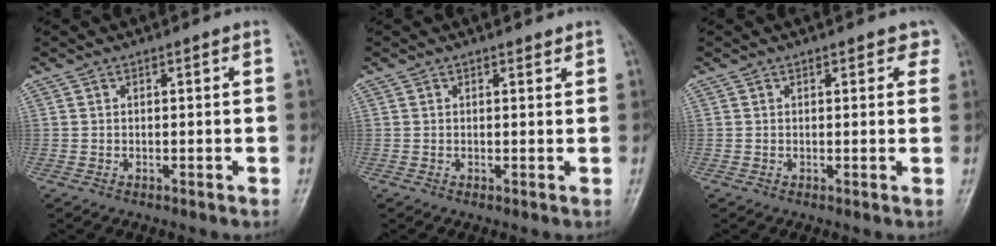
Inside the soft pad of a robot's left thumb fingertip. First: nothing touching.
{"total": 1.1, "force": [0.9, 0.6, 0.4], "torque": [-0.001, -0.006, 0.009]}
{"total": 2.4, "force": [1.5, 1.3, 1.2], "torque": [0.008, -0.004, 0.012]}